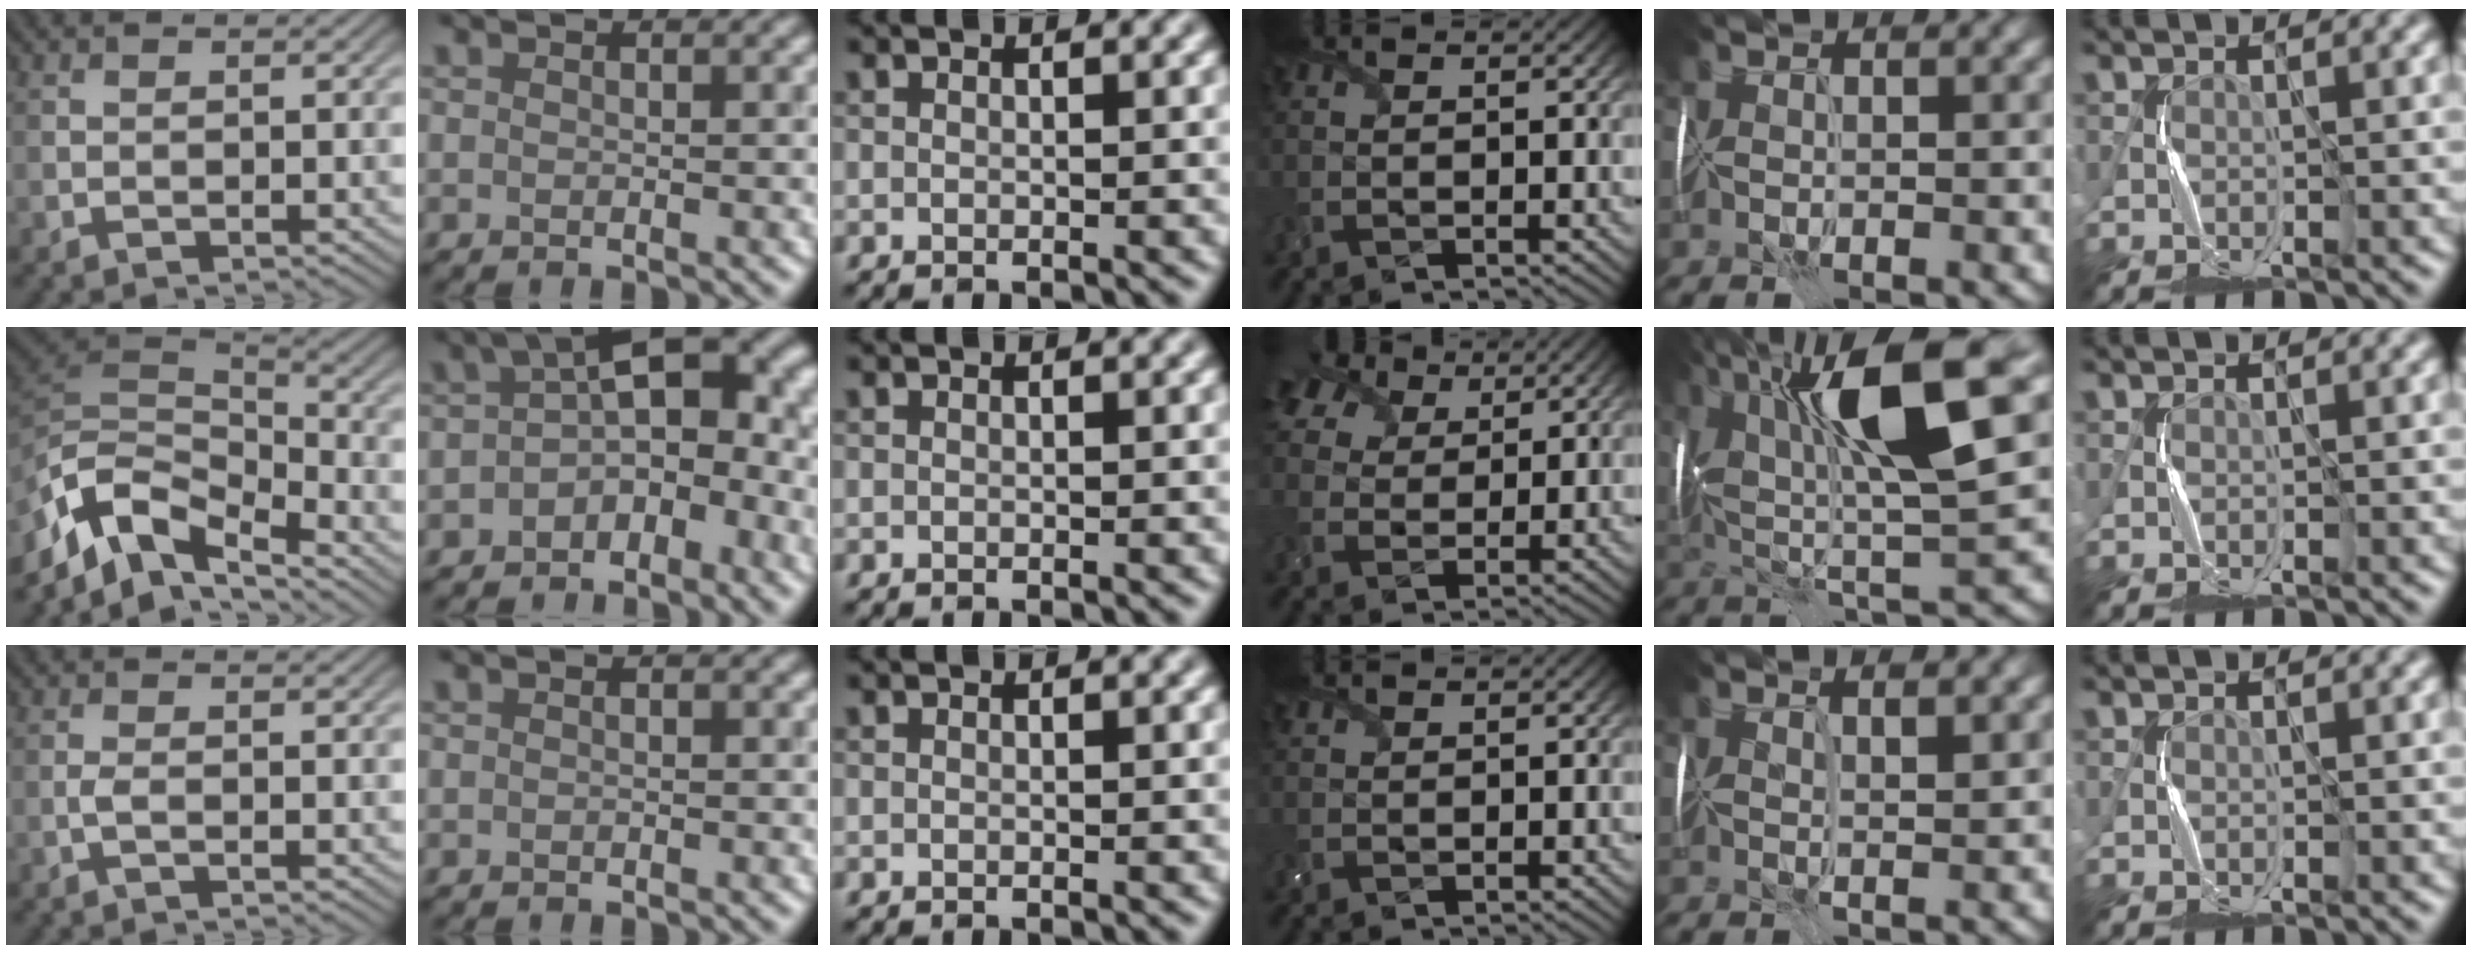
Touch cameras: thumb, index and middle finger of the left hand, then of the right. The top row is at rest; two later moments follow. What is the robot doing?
{"motion": "fold", "object": "tissue"}